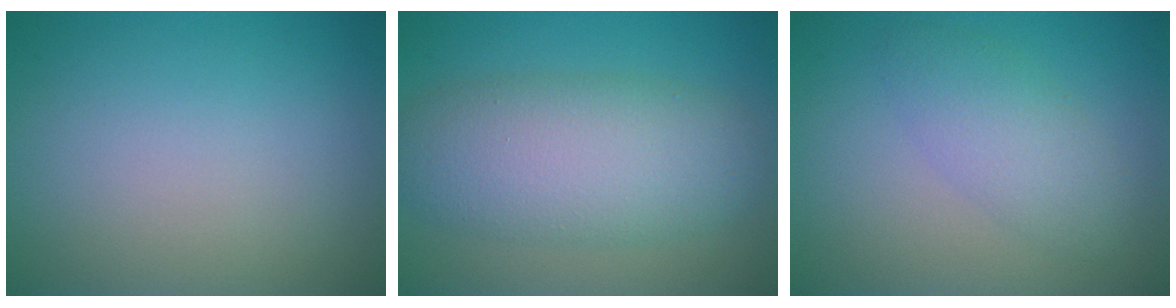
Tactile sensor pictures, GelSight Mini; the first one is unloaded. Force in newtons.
{"total": 7.5, "press": 7.5, "slide": 0.3}
{"total": 3.2, "press": 3.2, "slide": 0.0}